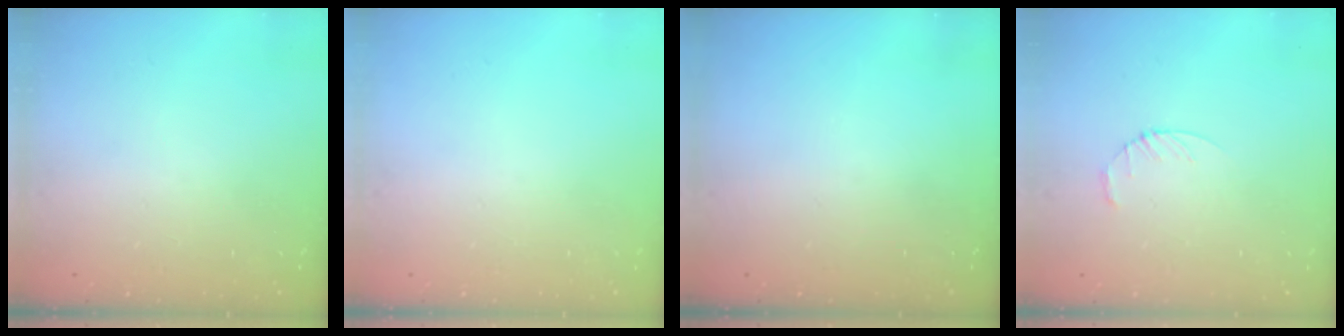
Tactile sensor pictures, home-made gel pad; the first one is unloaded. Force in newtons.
{"total": 0.0}
{"total": 0.0}
{"total": 3.2, "press": 3.1, "slide": 0.4}